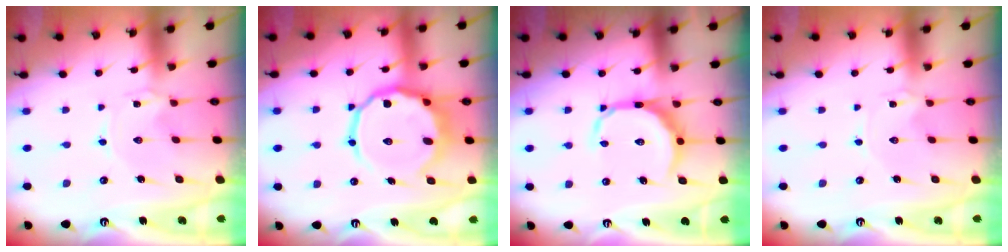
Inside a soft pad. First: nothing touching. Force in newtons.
{"total": 14.4, "press": 14.3, "slide": 1.7}
{"total": 12.1, "press": 12.1, "slide": 0.4}
{"total": 0.0}